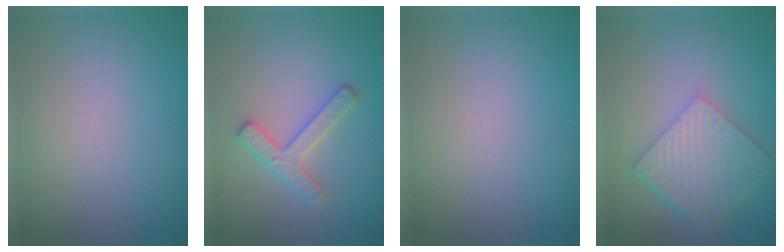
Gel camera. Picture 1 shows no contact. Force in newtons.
{"total": 2.9, "press": 2.8, "slide": 0.6}
{"total": 0.0}
{"total": 6.9, "press": 4.9, "slide": 4.8}